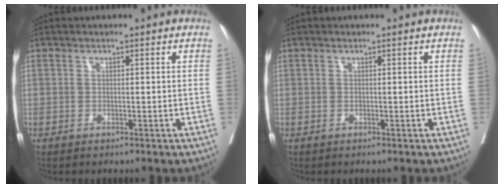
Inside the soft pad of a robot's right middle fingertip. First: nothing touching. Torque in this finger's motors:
{"motor_torque": [0.22, -0.34, 0.00, 0.00]}